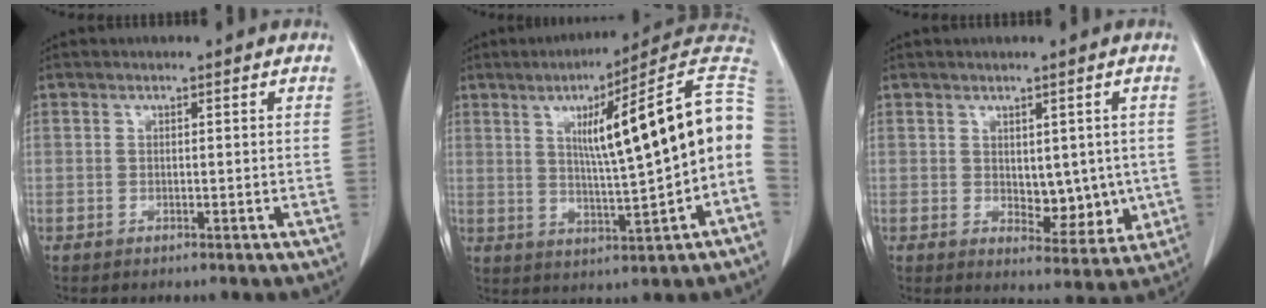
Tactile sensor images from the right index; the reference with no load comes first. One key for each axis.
{"total": 17.2, "fx": 1.7, "fy": 0.6, "fz": 17.1, "tx": -0.227, "ty": 0.029, "tz": 0.023}
{"total": 6.3, "fx": 0.2, "fy": 3.5, "fz": 5.3, "tx": -0.056, "ty": -0.007, "tz": 0.017}